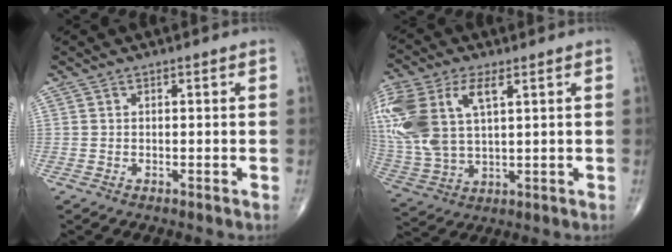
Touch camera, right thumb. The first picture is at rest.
{"total": 20.2, "force": [6.4, 10.9, 15.7], "torque": [-0.389, 0.005, 0.126]}